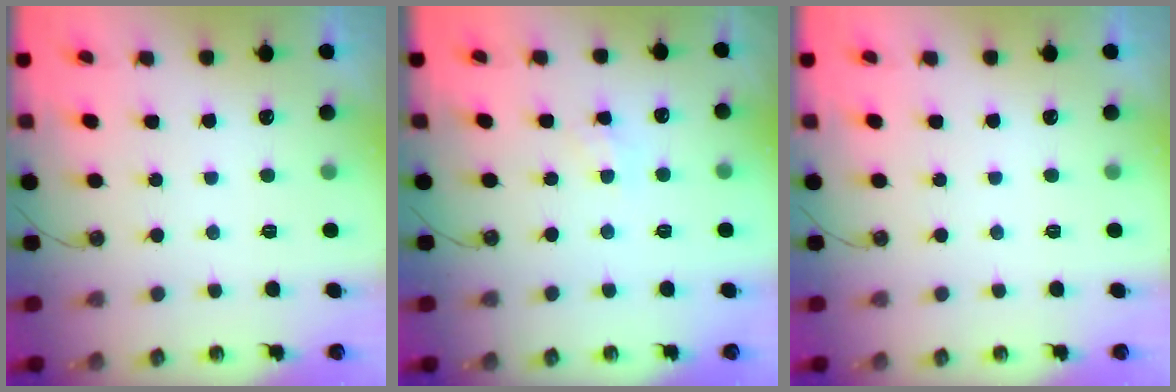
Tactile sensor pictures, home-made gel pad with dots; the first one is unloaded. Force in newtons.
{"total": 3.5, "press": 3.5, "slide": 0.6}
{"total": 0.0}